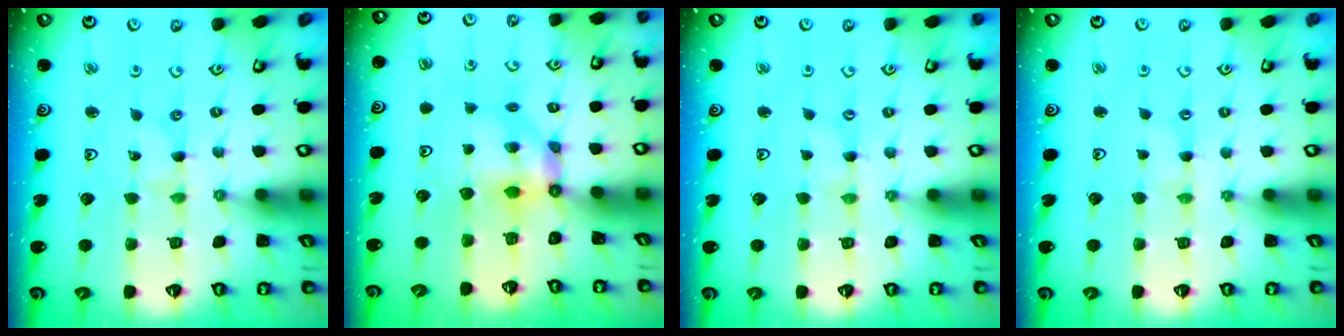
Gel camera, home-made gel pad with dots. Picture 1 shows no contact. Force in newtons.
{"total": 5.7, "press": 5.7, "slide": 0.1}
{"total": 0.0}
{"total": 1.2, "press": 1.2, "slide": 0.3}